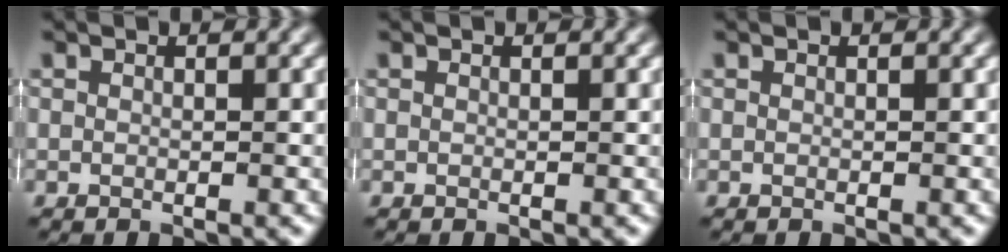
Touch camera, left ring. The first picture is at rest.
{"total": 0.0}
{"total": 0.0}